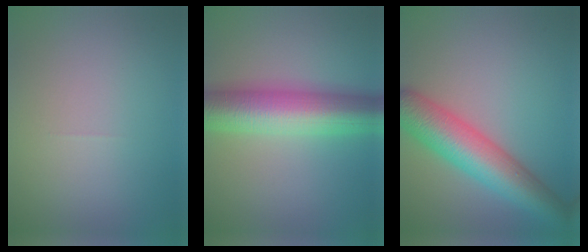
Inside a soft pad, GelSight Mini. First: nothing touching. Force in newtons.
{"total": 10.1, "press": 10.0, "slide": 0.2}
{"total": 8.6, "press": 8.6, "slide": 0.2}